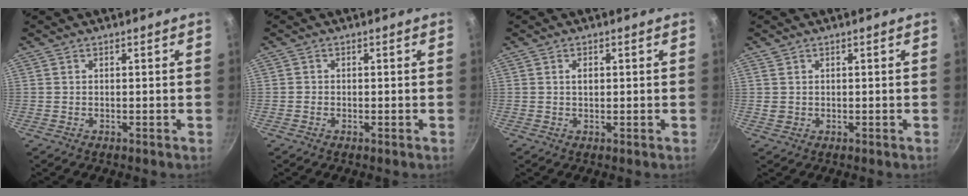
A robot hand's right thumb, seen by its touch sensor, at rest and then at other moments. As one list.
[{"total": 0.7, "force": [-0.2, 0.6, 0.2], "torque": [-0.002, 0.002, -0.007]}, {"total": 1.7, "force": [0.4, 1.0, 1.3], "torque": [-0.019, 0.000, 0.006]}, {"total": 1.5, "force": [1.0, 1.0, 0.4], "torque": [-0.001, -0.005, 0.022]}]